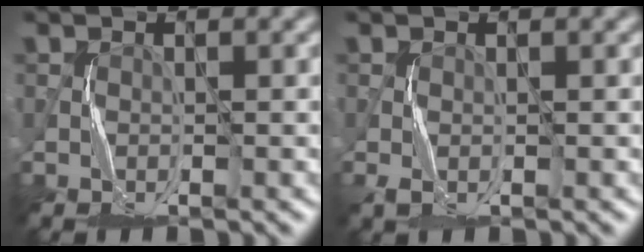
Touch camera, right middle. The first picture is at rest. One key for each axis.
{"total": 1.0, "fx": -0.3, "fy": 0.4, "fz": 0.8, "tx": -0.027, "ty": -0.003, "tz": -0.006}